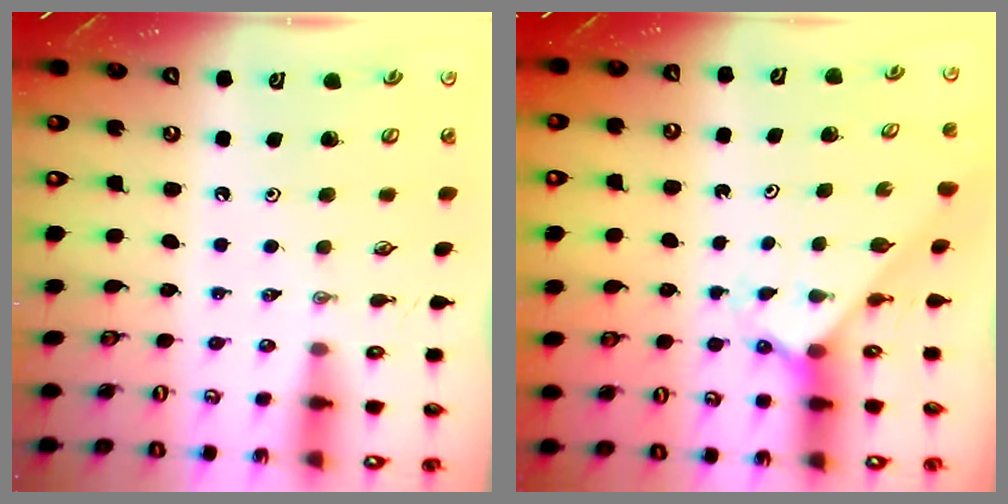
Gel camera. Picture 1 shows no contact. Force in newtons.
{"total": 2.3, "press": 2.3, "slide": 0.2}